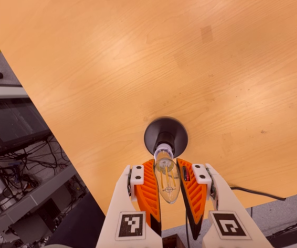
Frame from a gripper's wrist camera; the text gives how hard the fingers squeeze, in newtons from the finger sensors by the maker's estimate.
{"total": 20.4, "left": 21.7, "right": 19.0}